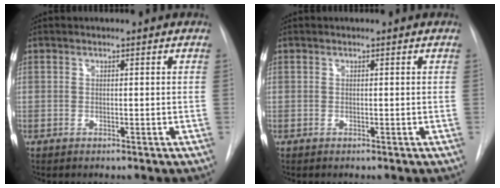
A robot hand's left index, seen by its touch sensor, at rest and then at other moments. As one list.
[{"total": 0.0}]